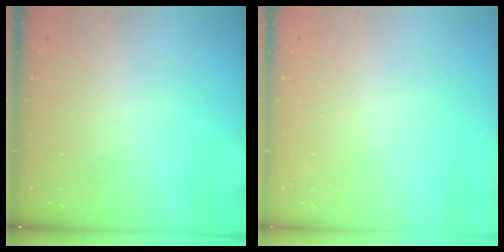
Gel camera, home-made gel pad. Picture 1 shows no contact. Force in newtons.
{"total": 2.4, "press": 2.4, "slide": 0.2}